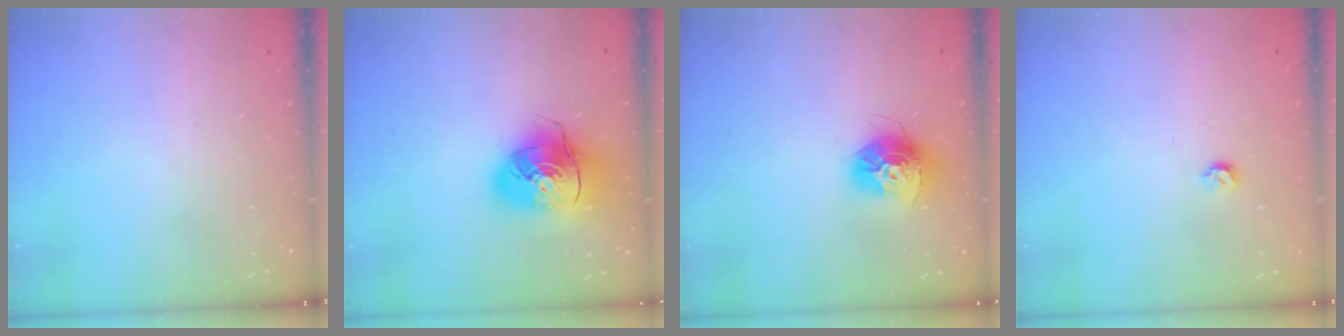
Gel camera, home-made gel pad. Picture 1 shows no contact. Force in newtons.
{"total": 16.3, "press": 16.1, "slide": 2.4}
{"total": 13.8, "press": 13.8, "slide": 1.0}
{"total": 3.9, "press": 3.8, "slide": 0.8}